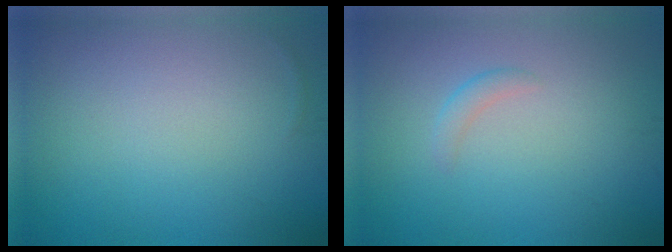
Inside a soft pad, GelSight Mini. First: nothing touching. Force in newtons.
{"total": 1.0, "press": 1.0, "slide": 0.0}